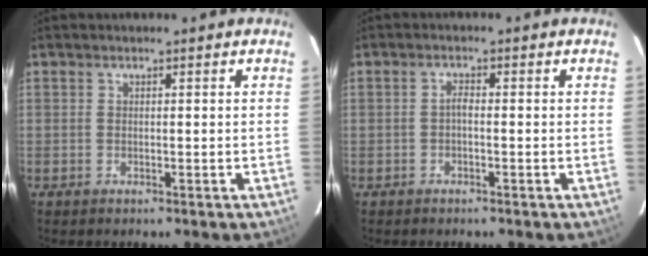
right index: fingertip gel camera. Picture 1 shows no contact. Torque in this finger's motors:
{"motor_torque": [0.27, -0.14, 0.11, 0.03]}